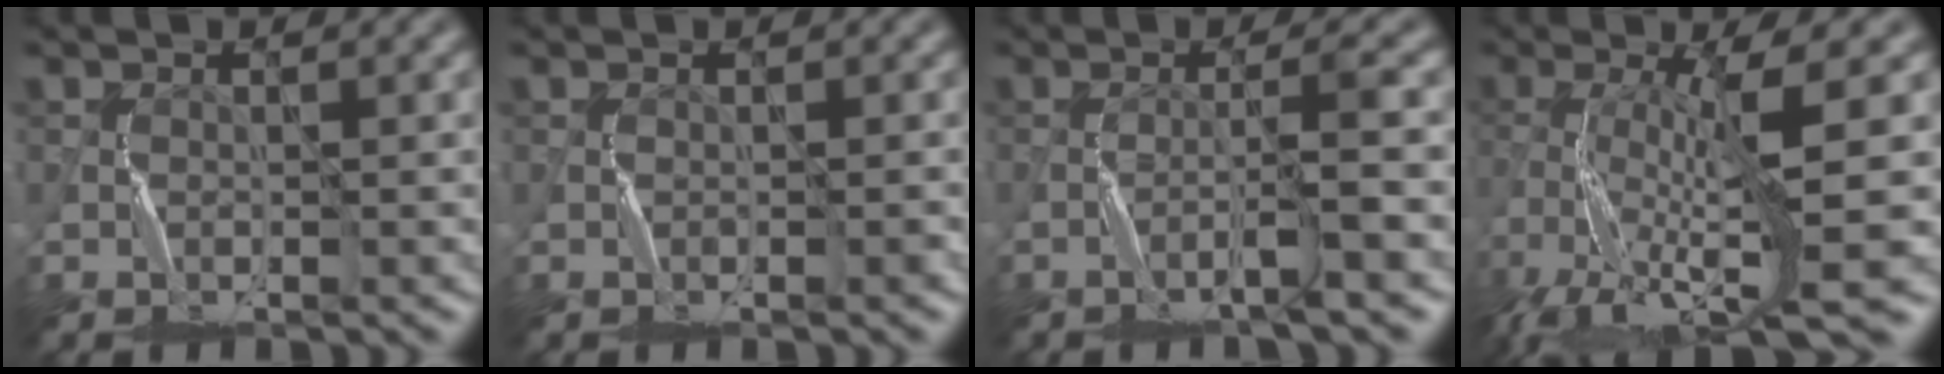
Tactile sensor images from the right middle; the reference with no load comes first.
{"total": 0.0}
{"total": 2.7, "force": [-1.2, -0.5, 2.4], "torque": [-0.038, 0.012, -0.034]}
{"total": 10.0, "force": [-3.2, 1.9, 9.2], "torque": [-0.174, -0.008, -0.054]}